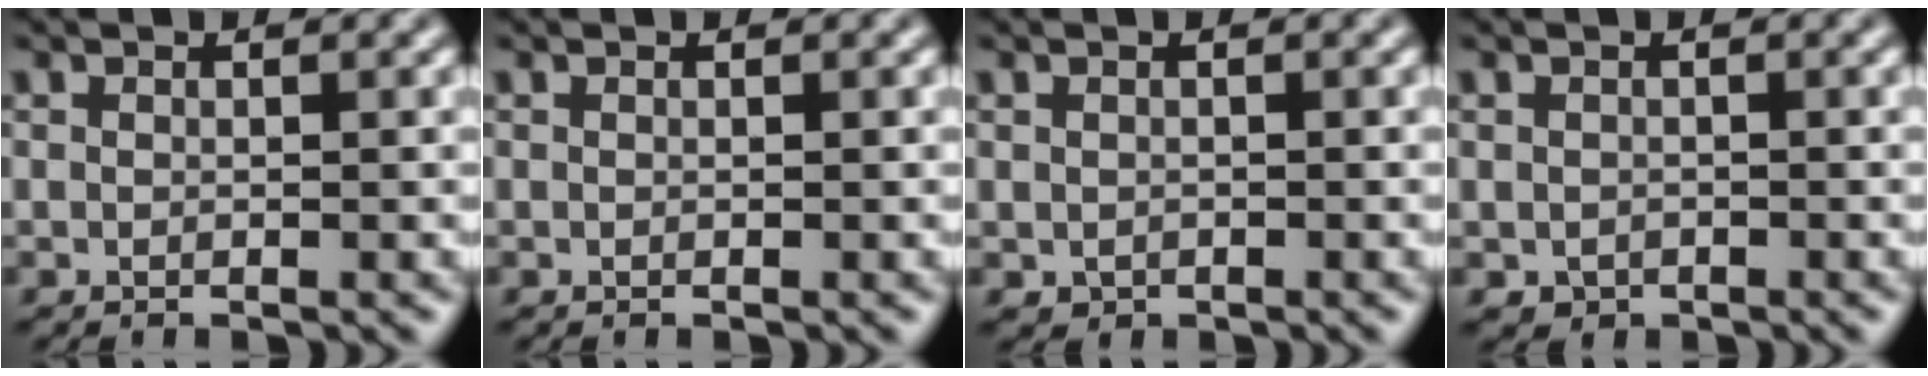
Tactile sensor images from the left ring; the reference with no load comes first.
{"total": 0.0}
{"total": 0.7, "force": [-0.2, 0.6, 0.2], "torque": [0.000, -0.007, -0.002]}
{"total": 0.9, "force": [-0.4, 0.8, 0.3], "torque": [-0.002, -0.006, -0.006]}